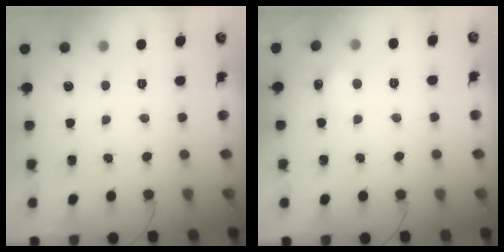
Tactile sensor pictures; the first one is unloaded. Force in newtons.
{"total": 5.5, "press": 5.3, "slide": 1.4}